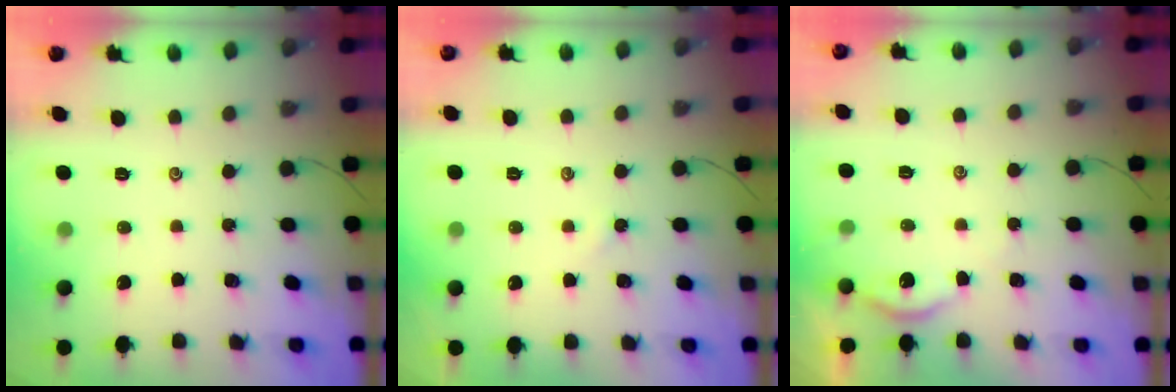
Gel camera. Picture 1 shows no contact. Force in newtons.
{"total": 1.7, "press": 1.7, "slide": 0.3}
{"total": 2.9, "press": 2.9, "slide": 0.3}